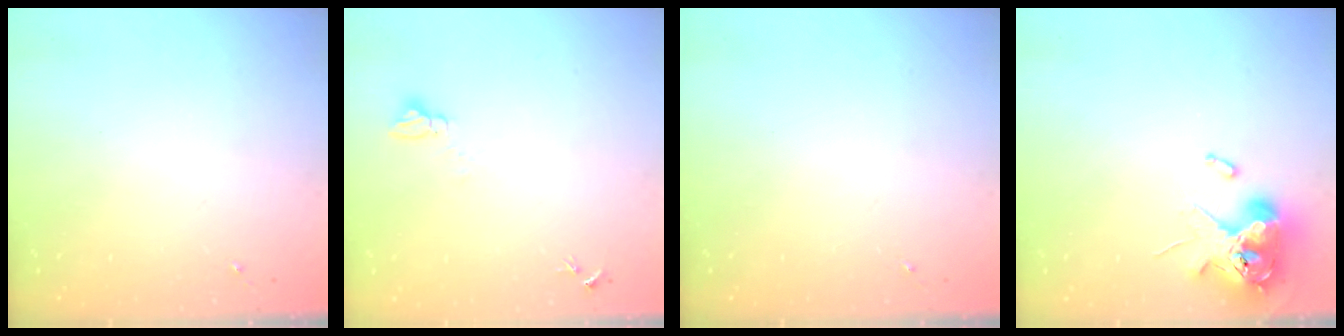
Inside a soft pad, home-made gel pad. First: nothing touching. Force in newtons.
{"total": 4.1, "press": 4.1, "slide": 0.3}
{"total": 0.0}
{"total": 12.6, "press": 12.5, "slide": 2.0}